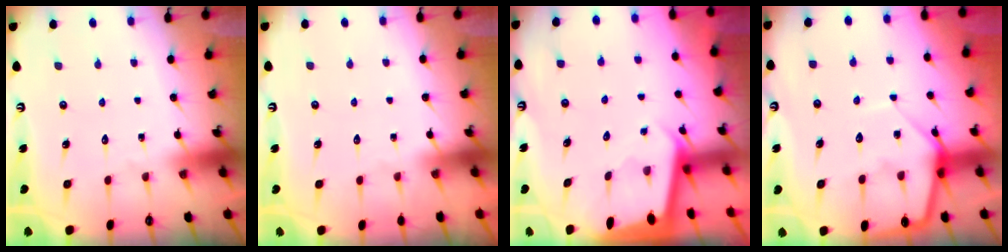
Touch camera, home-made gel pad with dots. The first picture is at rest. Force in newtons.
{"total": 0.0}
{"total": 1.9, "press": 1.9, "slide": 0.1}
{"total": 7.8, "press": 7.7, "slide": 0.8}